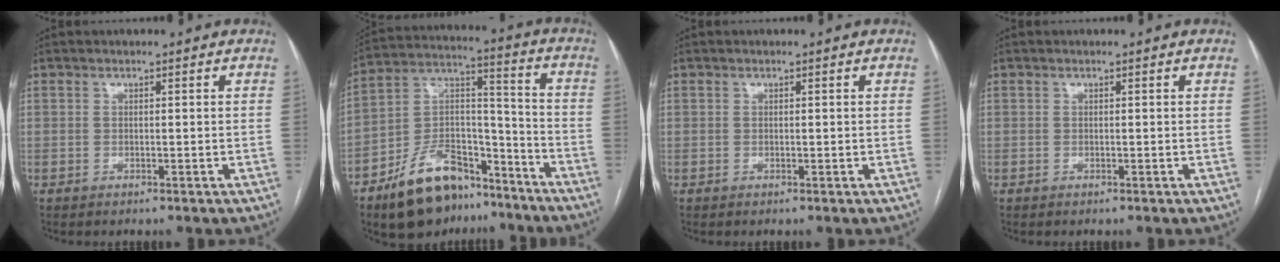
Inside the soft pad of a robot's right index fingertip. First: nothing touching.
{"total": 16.5, "force": [-11.6, 7.7, 8.8], "torque": [-0.154, 0.033, -0.195]}
{"total": 0.0}
{"total": 0.0}